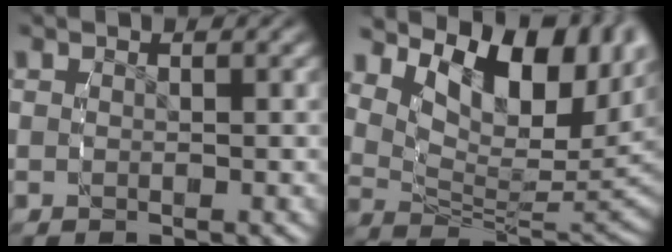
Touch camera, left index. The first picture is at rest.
{"total": 12.0, "force": [3.8, 6.3, 9.4], "torque": [-0.133, 0.006, 0.059]}